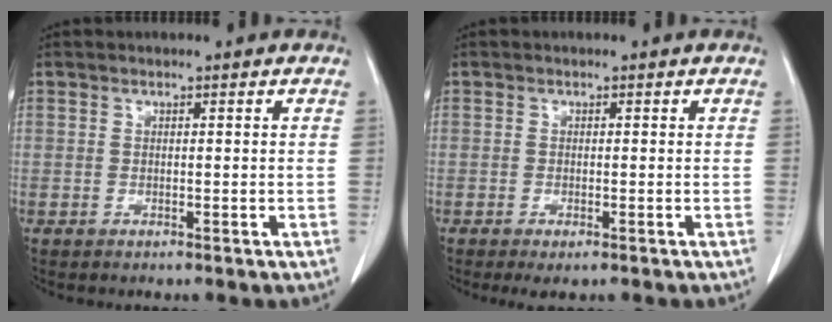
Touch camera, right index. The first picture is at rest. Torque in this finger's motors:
{"motor_torque": [0.31, -0.22, 0.04, 0.01]}